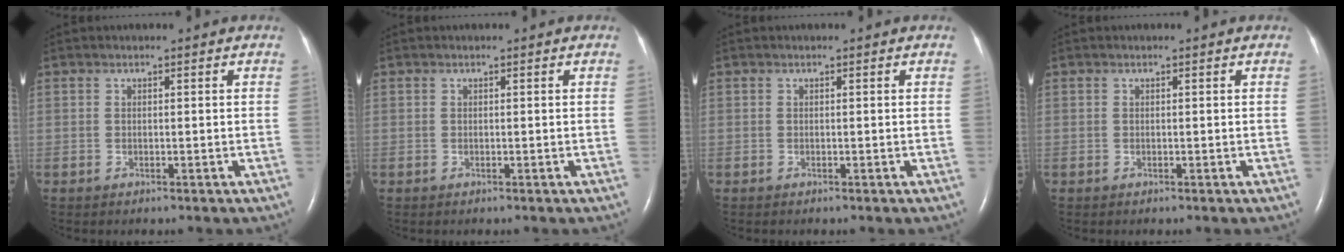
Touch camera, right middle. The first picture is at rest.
{"total": 0.0}
{"total": 0.0}
{"total": 0.0}